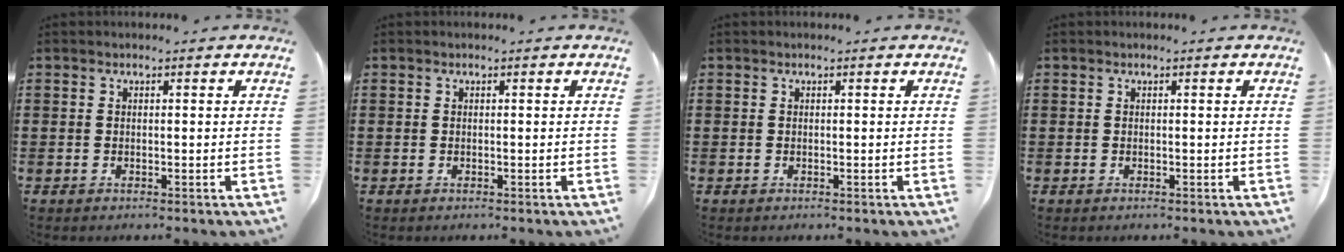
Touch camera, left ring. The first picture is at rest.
{"total": 0.0}
{"total": 0.0}
{"total": 0.0}